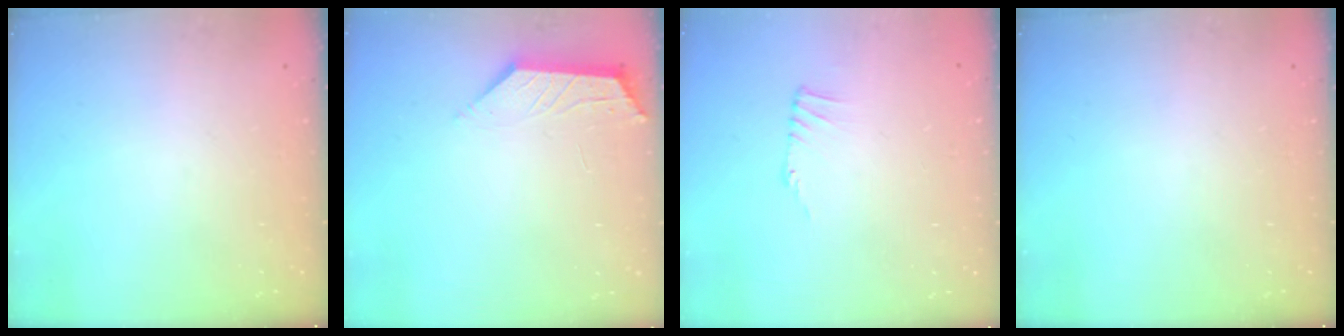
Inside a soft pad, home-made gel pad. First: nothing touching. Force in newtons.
{"total": 1.9, "press": 1.9, "slide": 0.4}
{"total": 1.3, "press": 1.2, "slide": 0.2}
{"total": 0.0}